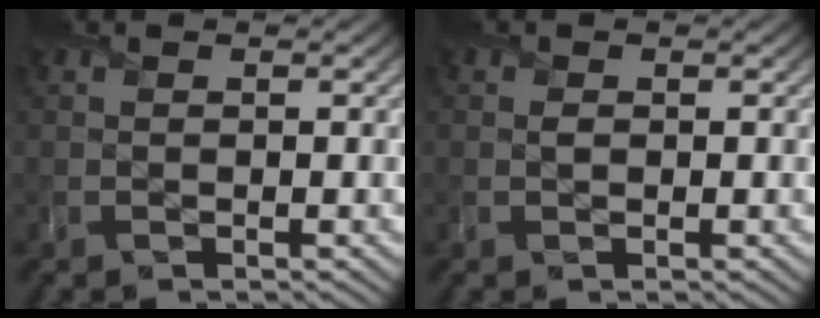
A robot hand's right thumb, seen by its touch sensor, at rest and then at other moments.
{"total": 0.7, "force": [0.0, 0.5, 0.4], "torque": [-0.007, -0.003, -0.002]}